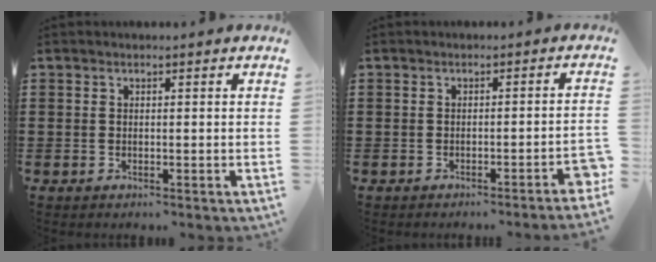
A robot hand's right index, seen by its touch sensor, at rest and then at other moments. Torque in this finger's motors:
{"motor_torque": [2.14, 0.00, 0.20, 0.09]}